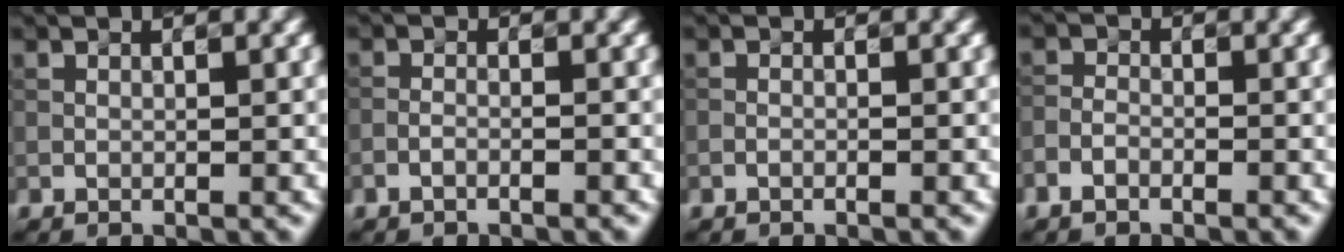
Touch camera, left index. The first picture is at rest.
{"total": 1.1, "force": [-0.9, 0.2, 0.6], "torque": [-0.011, 0.001, -0.019]}
{"total": 0.6, "force": [-0.5, 0.1, 0.4], "torque": [-0.012, 0.002, -0.012]}
{"total": 1.6, "force": [-1.3, 0.8, 0.7], "torque": [-0.010, 0.003, -0.030]}